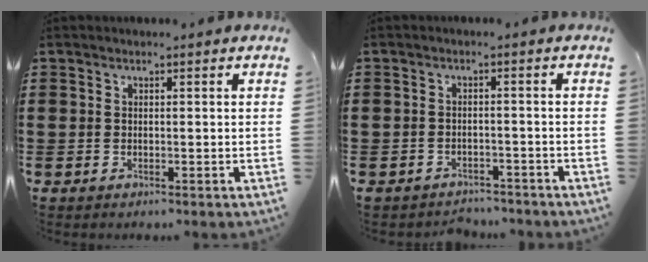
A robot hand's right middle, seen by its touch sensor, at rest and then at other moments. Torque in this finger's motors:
{"motor_torque": [0.17, 0.04, 0.01, 0.02]}